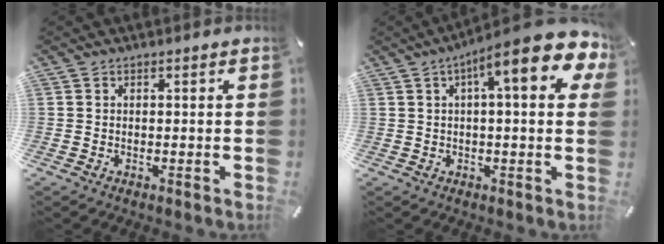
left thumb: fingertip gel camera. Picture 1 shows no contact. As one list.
[{"total": 14.8, "force": [5.9, 3.5, 13.1], "torque": [-0.191, -0.030, 0.087]}]